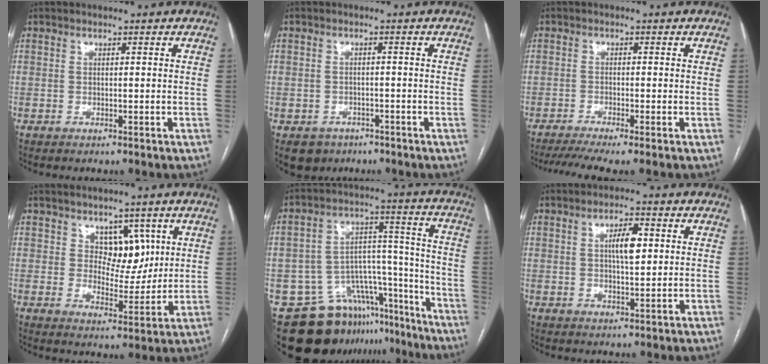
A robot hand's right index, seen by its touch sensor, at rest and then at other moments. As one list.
[{"total": 4.2, "force": [-2.4, 3.3, 0.5], "torque": [-0.003, 0.007, -0.033]}, {"total": 6.0, "force": [-4.5, -0.1, 4.0], "torque": [-0.066, -0.008, -0.075]}, {"total": 6.2, "force": [2.9, 4.0, 3.8], "torque": [-0.047, 0.001, 0.050]}, {"total": 18.4, "force": [-14.6, 9.8, 5.3], "torque": [-0.068, 0.071, -0.208]}, {"total": 4.8, "force": [1.1, 1.3, 4.5], "torque": [-0.078, 0.007, 0.019]}]